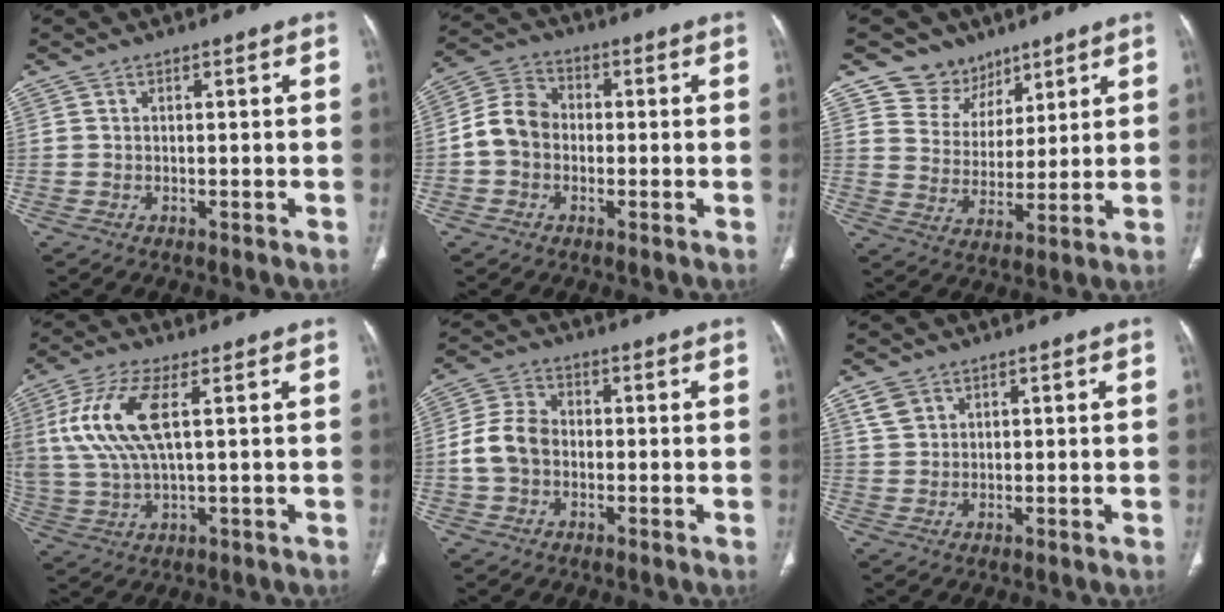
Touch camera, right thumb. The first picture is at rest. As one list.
[{"total": 7.9, "force": [-0.9, 6.5, 4.4], "torque": [-0.071, 0.028, -0.030]}, {"total": 9.1, "force": [6.4, 6.4, 0.3], "torque": [0.036, -0.049, 0.121]}, {"total": 13.5, "force": [3.4, 5.0, 12.1], "torque": [-0.292, 0.000, 0.074]}, {"total": 7.7, "force": [-0.9, 5.9, 4.9], "torque": [-0.091, 0.023, -0.025]}, {"total": 3.4, "force": [1.8, 2.6, 1.3], "torque": [-0.019, -0.003, 0.042]}]